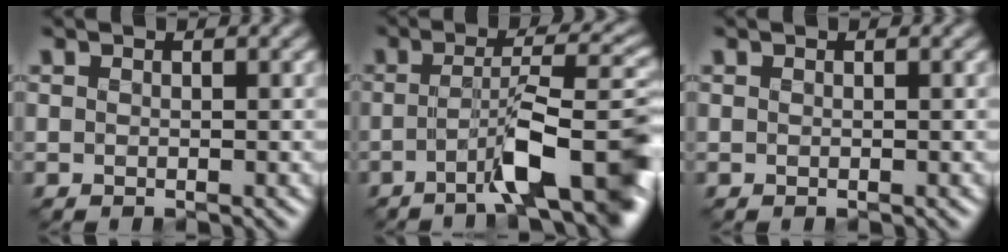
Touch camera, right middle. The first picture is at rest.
{"total": 7.2, "force": [-3.6, 0.6, 6.2], "torque": [-0.090, 0.016, -0.070]}
{"total": 0.0}